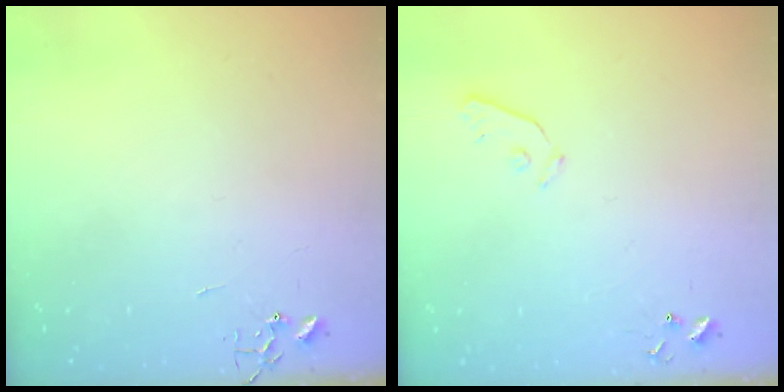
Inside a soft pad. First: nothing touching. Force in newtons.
{"total": 4.9, "press": 4.9, "slide": 0.5}